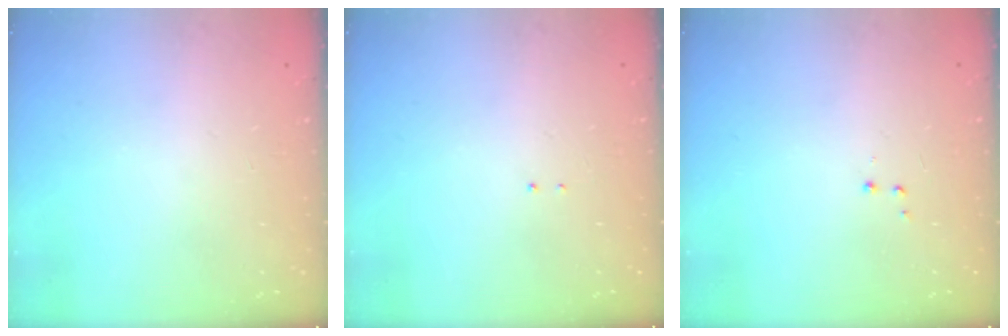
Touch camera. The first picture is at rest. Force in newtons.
{"total": 1.3, "press": 1.2, "slide": 0.6}
{"total": 2.9, "press": 2.8, "slide": 0.7}